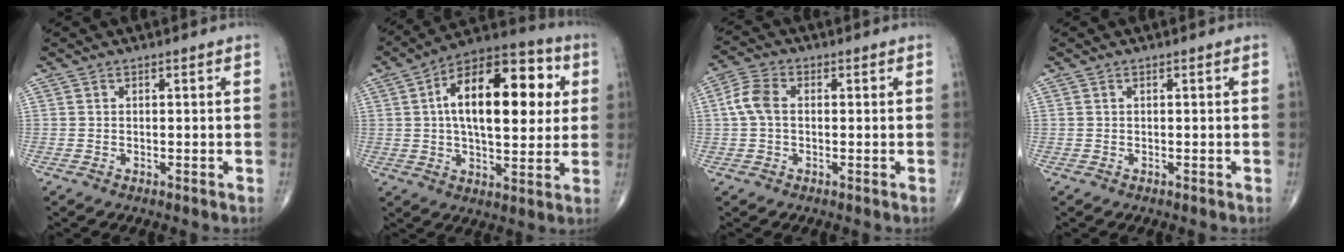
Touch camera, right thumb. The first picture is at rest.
{"total": 21.9, "force": [4.3, 10.8, 18.6], "torque": [-0.260, 0.016, 0.053]}
{"total": 5.3, "force": [0.3, 3.6, 4.0], "torque": [-0.088, 0.016, -0.001]}
{"total": 0.0}